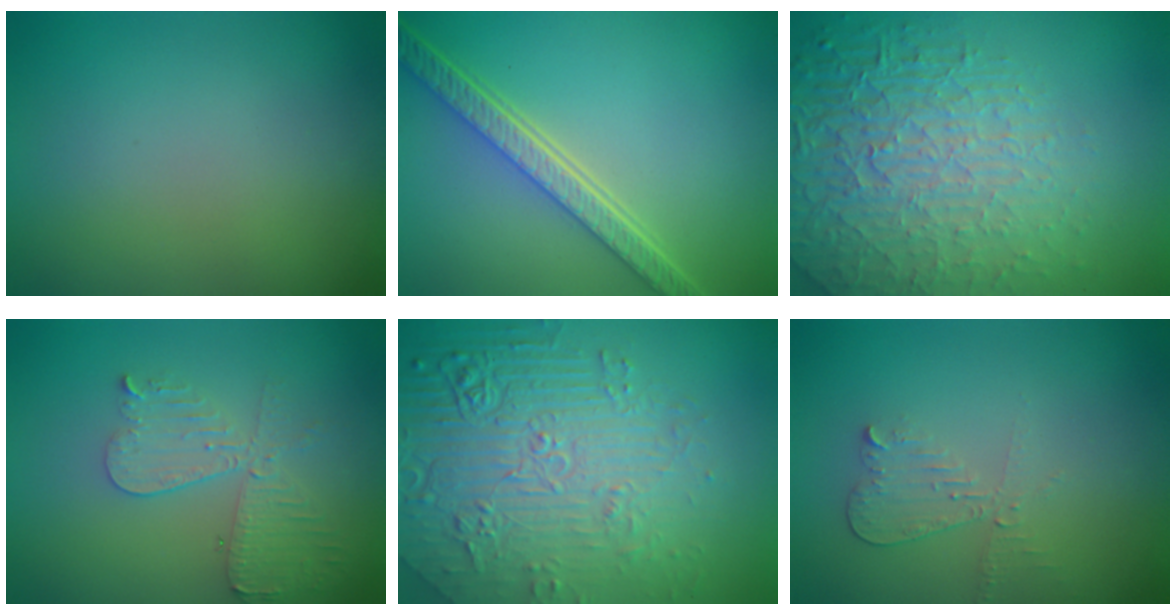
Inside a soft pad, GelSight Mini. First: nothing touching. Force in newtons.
{"total": 5.4, "press": 4.1, "slide": 3.4}
{"total": 8.4, "press": 5.7, "slide": 6.2}
{"total": 4.4, "press": 3.8, "slide": 2.1}
{"total": 8.9, "press": 6.1, "slide": 6.4}
{"total": 2.1, "press": 2.1, "slide": 0.2}